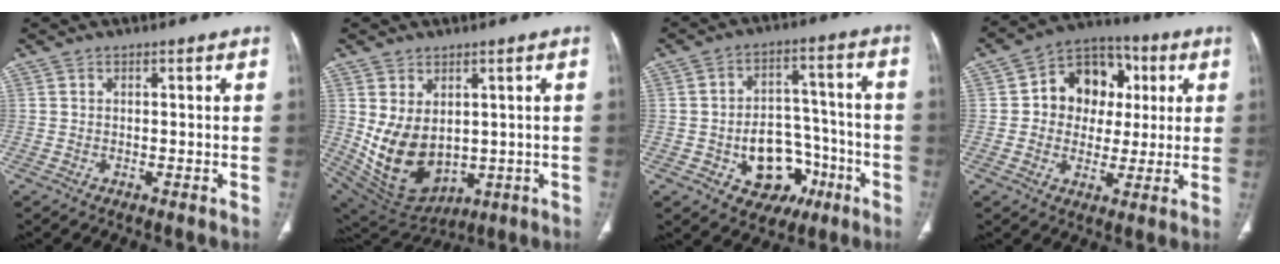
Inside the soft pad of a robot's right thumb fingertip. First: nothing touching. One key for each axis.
{"total": 13.0, "fx": 0.4, "fy": 9.1, "fz": 9.3, "tx": -0.151, "ty": -0.015, "tz": 0.048}
{"total": 13.2, "fx": -5.2, "fy": 9.6, "fz": 7.4, "tx": -0.059, "ty": 0.050, "tz": -0.066}
{"total": 13.4, "fx": 2.2, "fy": 10.9, "fz": 7.4, "tx": -0.057, "ty": 0.012, "tz": 0.027}